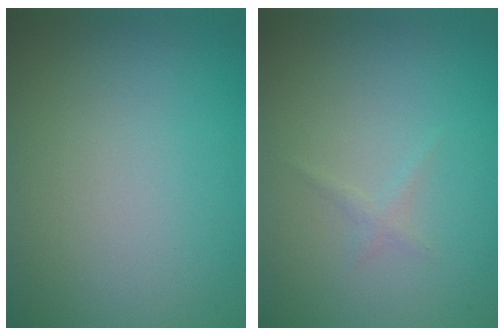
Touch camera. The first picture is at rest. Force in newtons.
{"total": 0.7, "press": 0.7, "slide": 0.1}